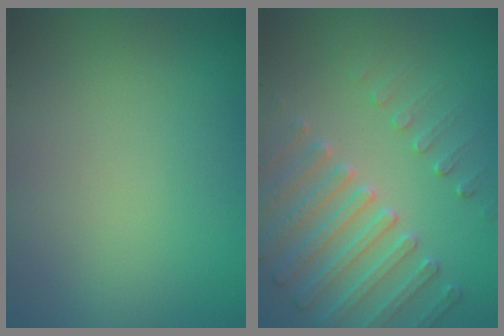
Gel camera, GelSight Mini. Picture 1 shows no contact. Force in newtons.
{"total": 4.0, "press": 3.9, "slide": 0.2}